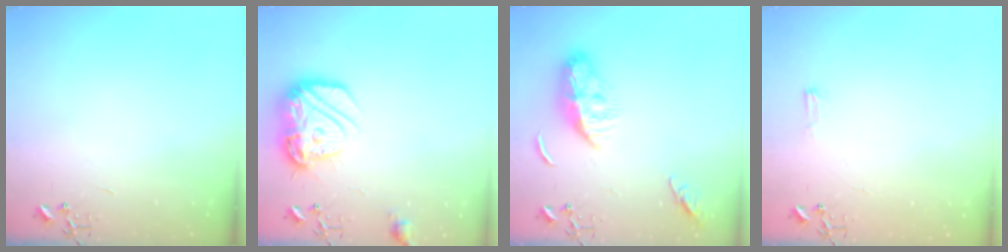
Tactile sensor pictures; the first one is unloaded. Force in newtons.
{"total": 17.4, "press": 17.4, "slide": 1.3}
{"total": 11.4, "press": 11.3, "slide": 1.0}
{"total": 4.1, "press": 4.1, "slide": 0.6}